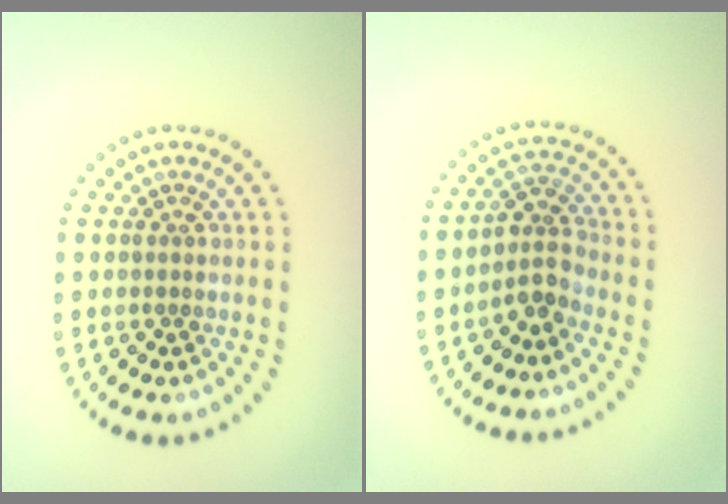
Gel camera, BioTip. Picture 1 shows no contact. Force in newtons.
{"total": 2.7, "press": 2.2, "slide": 1.6}